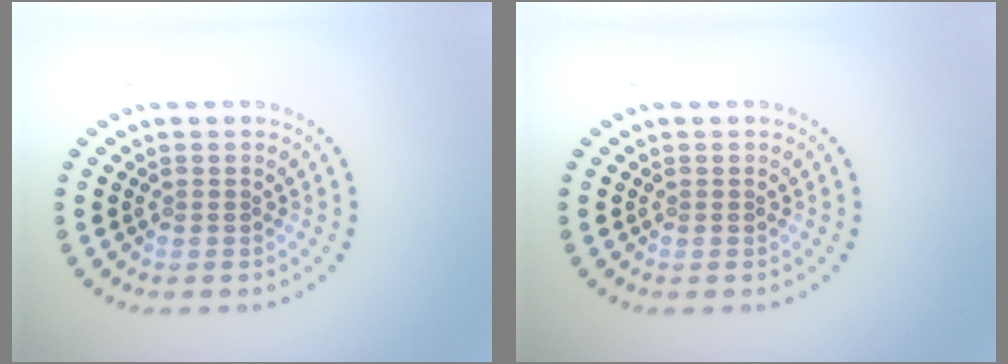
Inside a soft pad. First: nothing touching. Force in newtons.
{"total": 0.0}